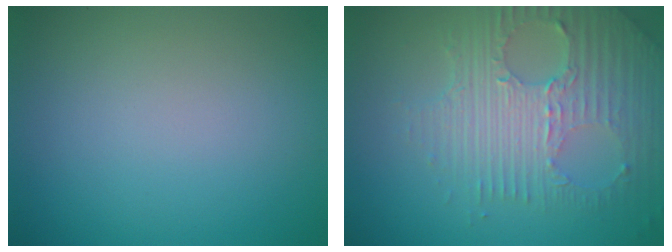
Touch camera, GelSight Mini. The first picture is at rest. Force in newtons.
{"total": 6.8, "press": 4.6, "slide": 5.0}